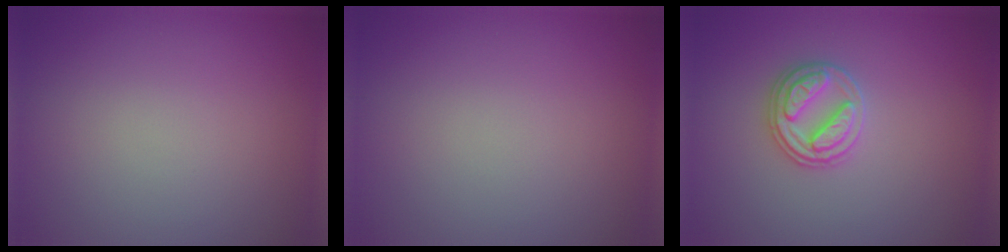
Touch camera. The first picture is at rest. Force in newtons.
{"total": 0.0}
{"total": 2.8, "press": 2.8, "slide": 0.2}